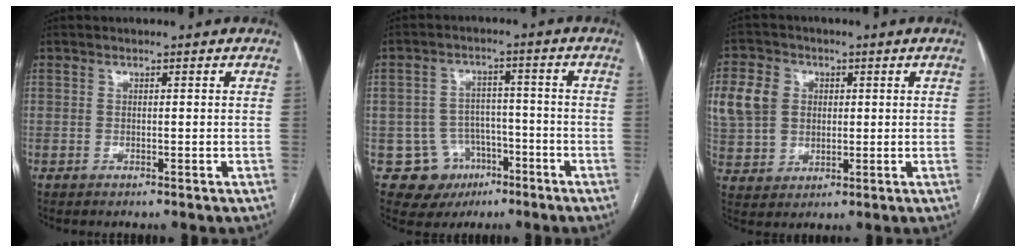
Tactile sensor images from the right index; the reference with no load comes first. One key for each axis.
{"total": 8.2, "fx": -3.5, "fy": 7.4, "fz": 0.9, "tx": -0.011, "ty": 0.015, "tz": -0.037}
{"total": 11.1, "fx": 2.7, "fy": 9.4, "fz": 5.2, "tx": -0.139, "ty": 0.025, "tz": 0.062}